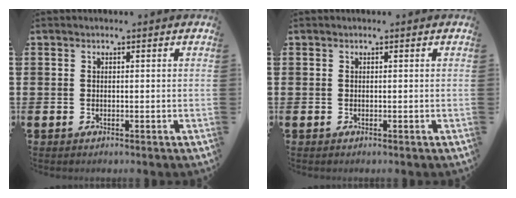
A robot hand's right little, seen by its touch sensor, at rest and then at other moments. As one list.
[{"total": 0.0}]